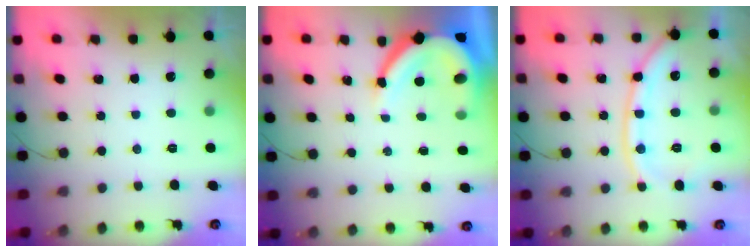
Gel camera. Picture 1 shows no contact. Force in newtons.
{"total": 10.0, "press": 10.0, "slide": 1.2}
{"total": 13.1, "press": 13.1, "slide": 1.4}